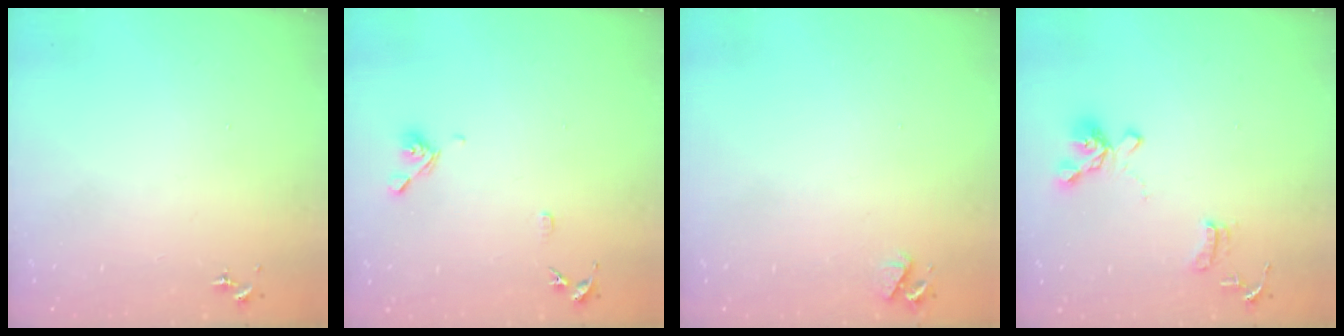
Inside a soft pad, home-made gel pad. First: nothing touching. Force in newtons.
{"total": 8.6, "press": 8.4, "slide": 1.6}
{"total": 4.1, "press": 4.0, "slide": 0.6}
{"total": 14.7, "press": 14.6, "slide": 1.5}